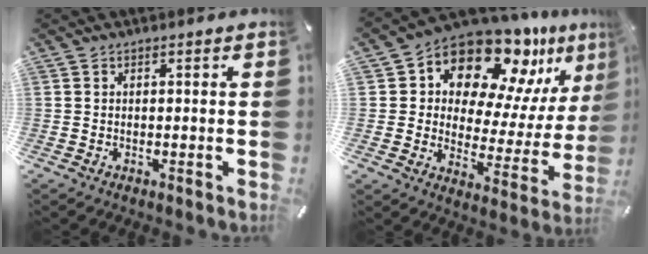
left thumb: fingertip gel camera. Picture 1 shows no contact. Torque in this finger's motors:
{"motor_torque": [2.49, 2.52, 1.48, -1.29, 0.16]}